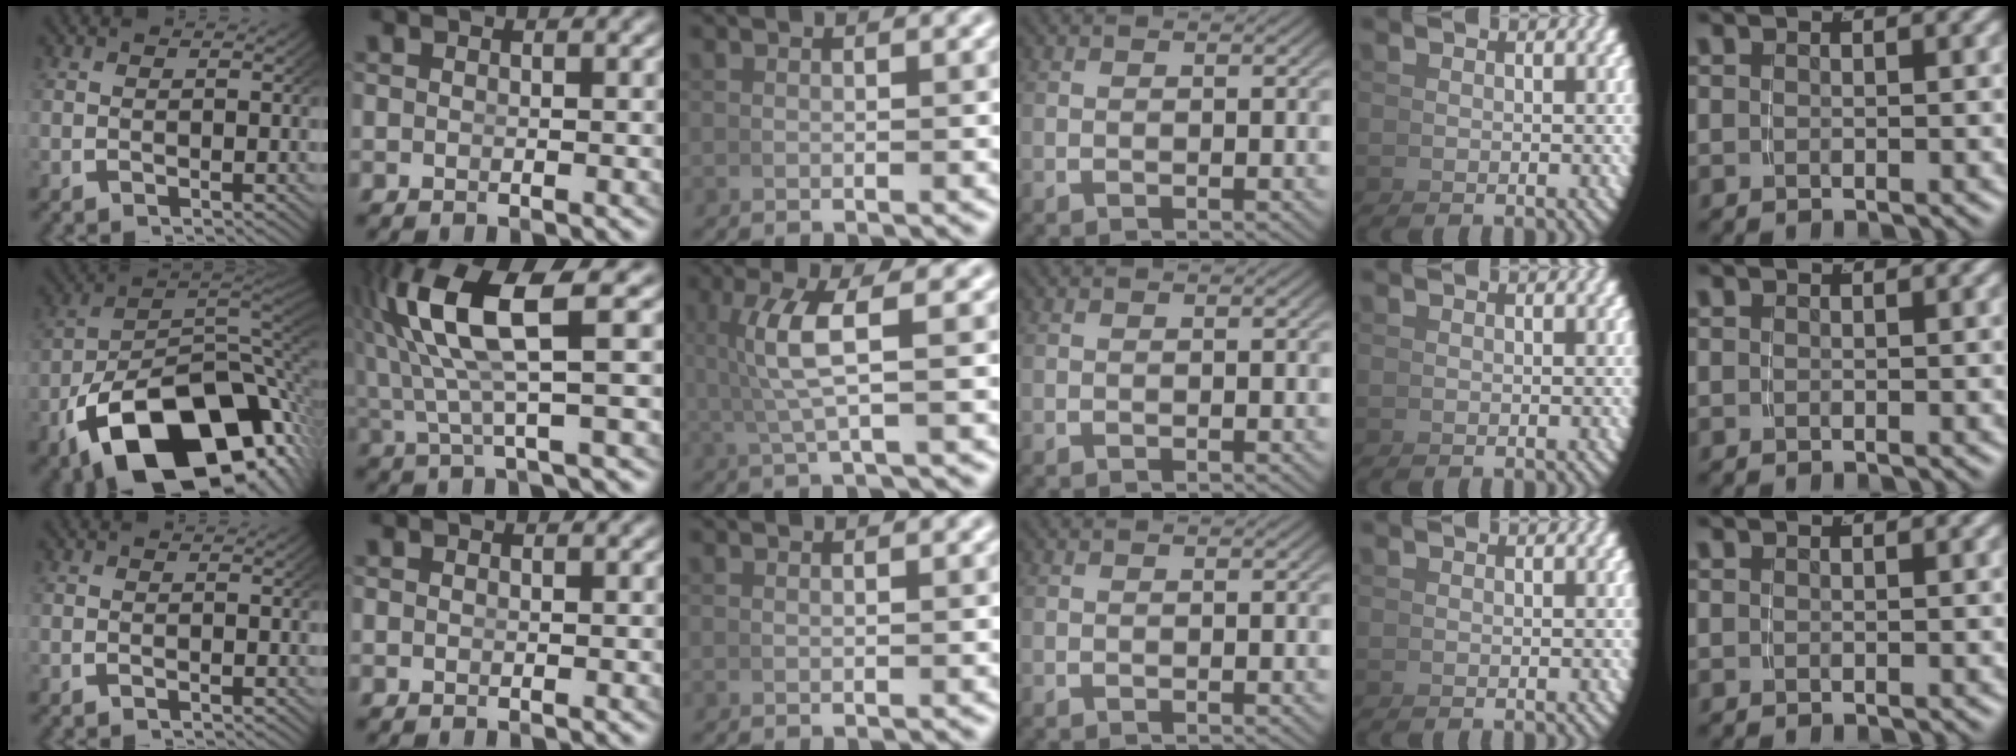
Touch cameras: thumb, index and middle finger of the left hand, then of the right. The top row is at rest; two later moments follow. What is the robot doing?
{"motion": "lift_and_place", "object": "bowl"}